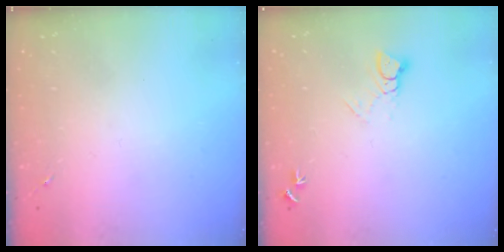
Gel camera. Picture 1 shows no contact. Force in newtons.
{"total": 4.1, "press": 4.1, "slide": 0.3}